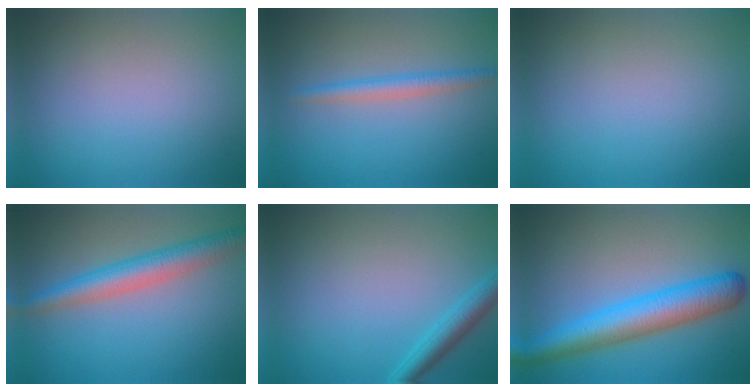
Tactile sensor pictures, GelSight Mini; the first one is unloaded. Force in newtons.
{"total": 2.2, "press": 2.2, "slide": 0.0}
{"total": 0.0}
{"total": 4.6, "press": 4.6, "slide": 0.1}
{"total": 2.7, "press": 2.7, "slide": 0.1}
{"total": 7.2, "press": 7.2, "slide": 0.2}